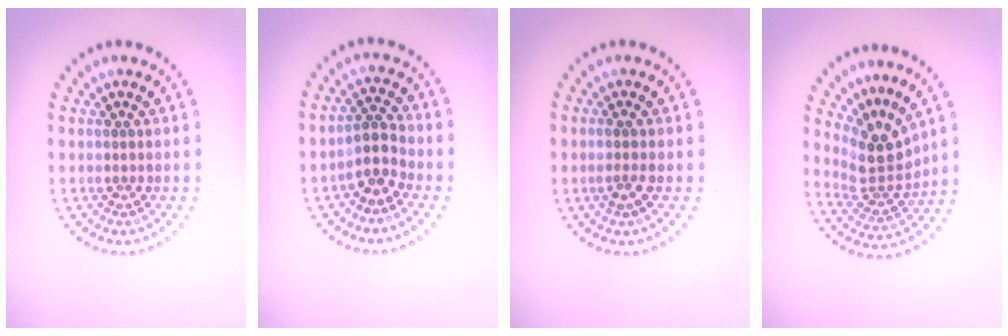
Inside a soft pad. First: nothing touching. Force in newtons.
{"total": 2.4, "press": 1.9, "slide": 1.5}
{"total": 1.3, "press": 1.1, "slide": 0.6}
{"total": 3.8, "press": 2.6, "slide": 2.7}